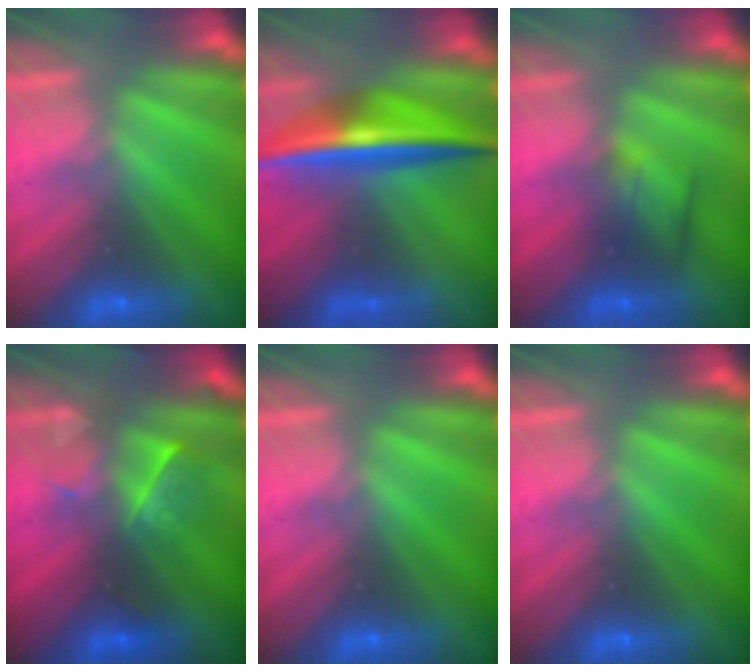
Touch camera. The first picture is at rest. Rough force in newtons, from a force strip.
{"total": 7.5}
{"total": 2.3}
{"total": 2.4}
{"total": 0.0}
{"total": 0.0}